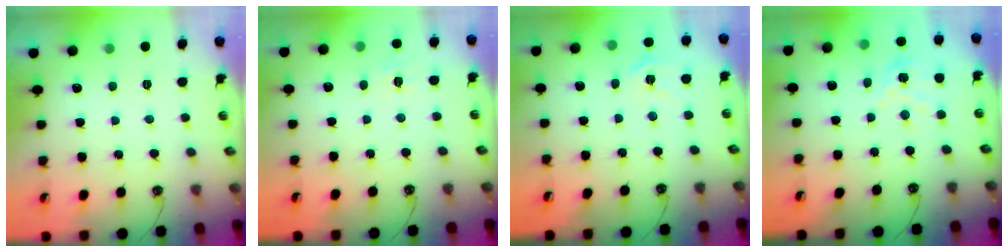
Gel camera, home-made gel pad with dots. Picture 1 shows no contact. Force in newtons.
{"total": 5.0, "press": 4.9, "slide": 0.6}
{"total": 7.2, "press": 7.1, "slide": 0.9}
{"total": 3.8, "press": 3.8, "slide": 0.4}